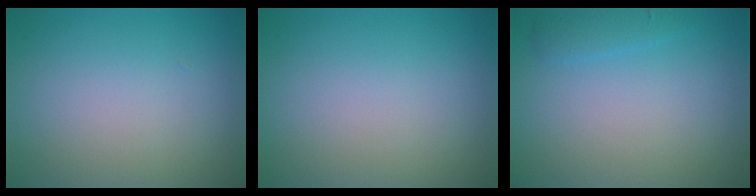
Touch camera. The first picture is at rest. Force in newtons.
{"total": 0.0}
{"total": 1.2, "press": 1.2, "slide": 0.1}